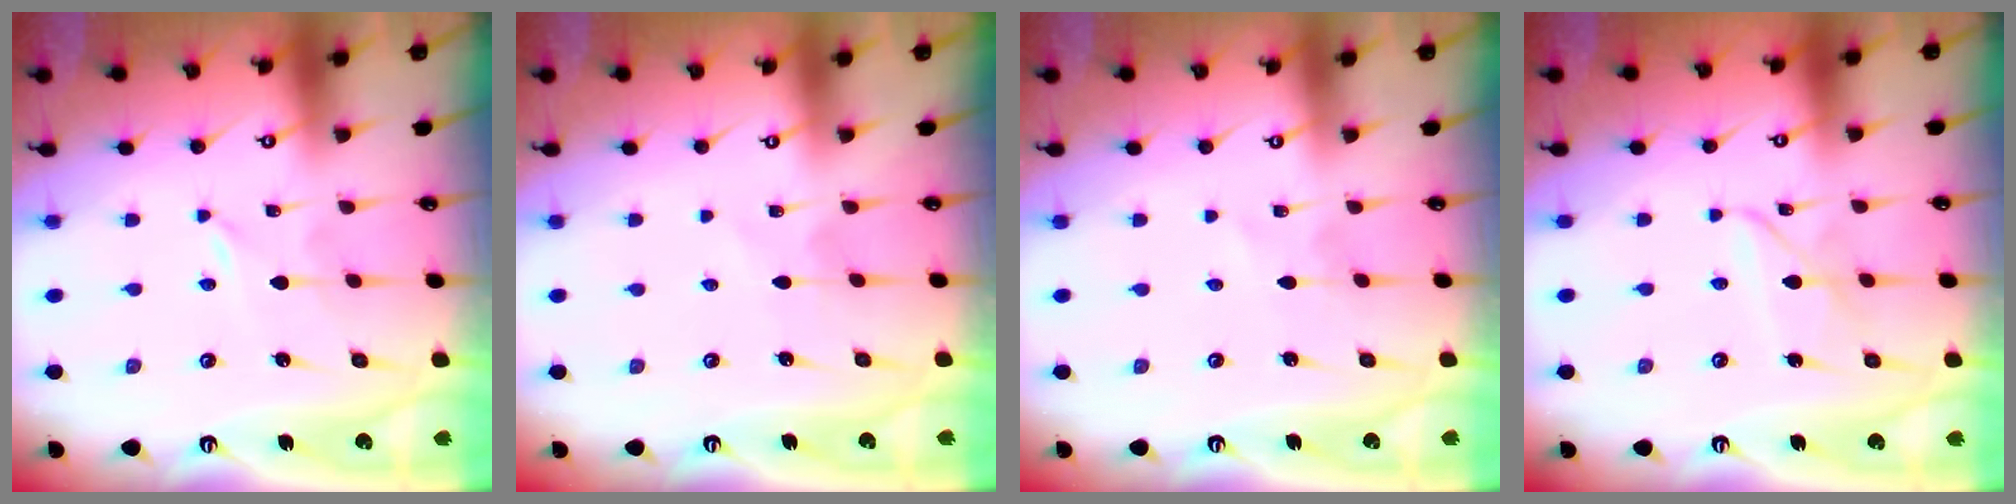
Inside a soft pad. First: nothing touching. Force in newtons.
{"total": 2.4, "press": 2.4, "slide": 0.2}
{"total": 1.2, "press": 1.2, "slide": 0.1}
{"total": 3.8, "press": 3.8, "slide": 0.3}